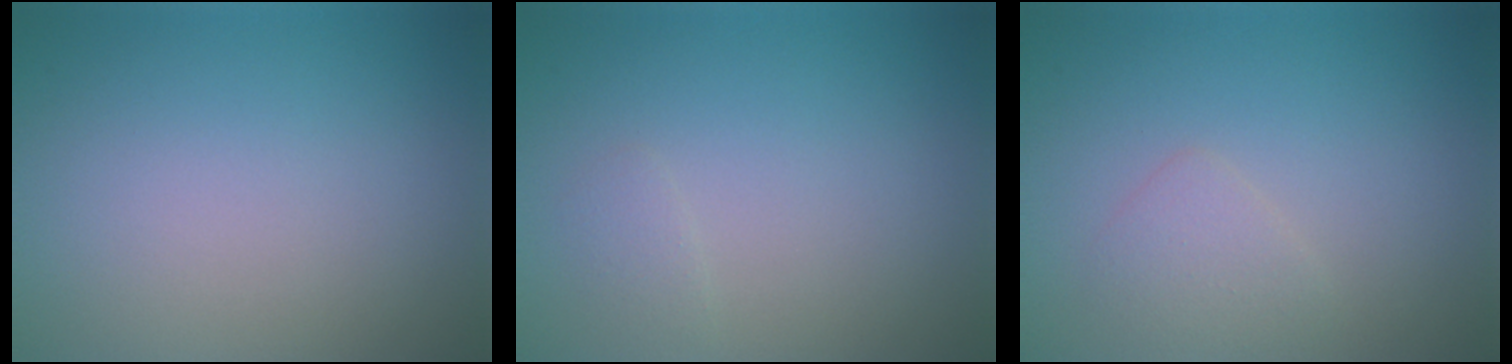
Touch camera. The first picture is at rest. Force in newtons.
{"total": 0.7, "press": 0.7, "slide": 0.1}
{"total": 1.6, "press": 1.6, "slide": 0.0}